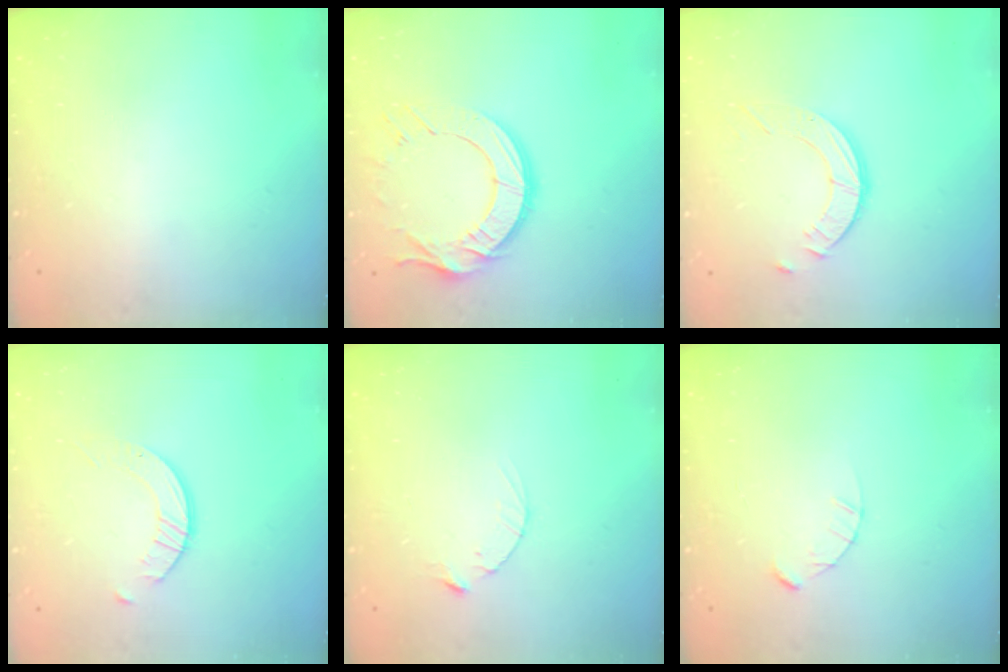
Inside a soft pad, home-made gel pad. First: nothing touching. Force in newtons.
{"total": 12.8, "press": 12.7, "slide": 1.1}
{"total": 6.0, "press": 6.0, "slide": 0.5}
{"total": 2.4, "press": 2.4, "slide": 0.3}
{"total": 2.5, "press": 2.5, "slide": 0.4}
{"total": 2.4, "press": 2.4, "slide": 0.3}